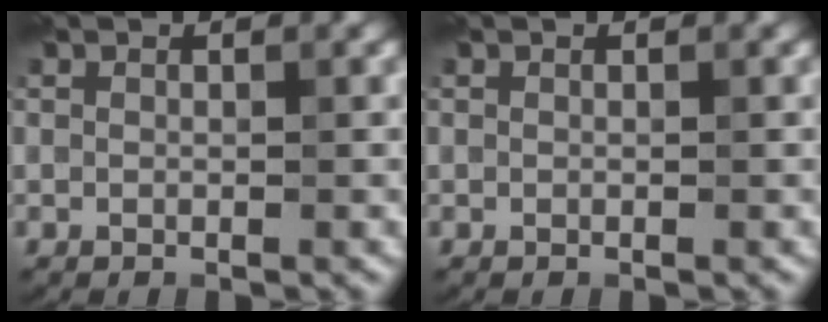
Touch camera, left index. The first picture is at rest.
{"total": 0.0}